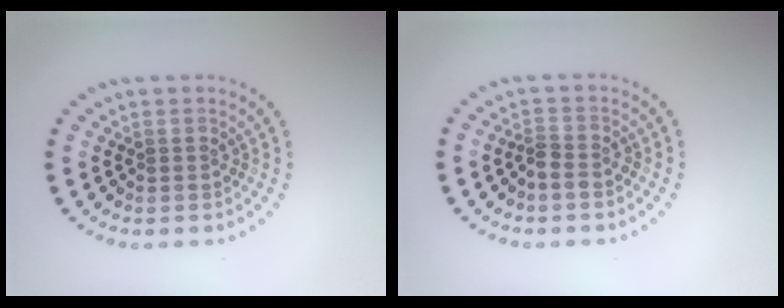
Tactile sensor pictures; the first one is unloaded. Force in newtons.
{"total": 1.4, "press": 1.1, "slide": 0.8}